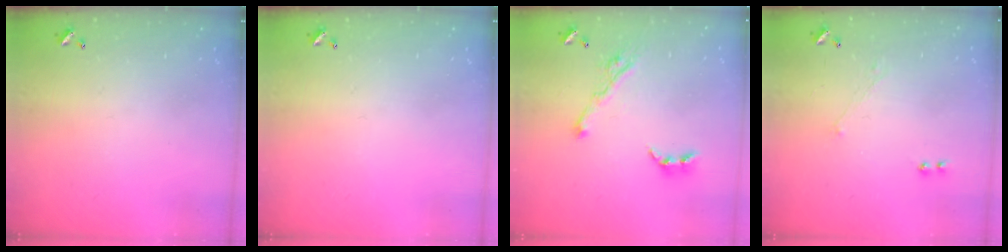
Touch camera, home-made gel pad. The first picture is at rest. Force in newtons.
{"total": 0.0}
{"total": 7.8, "press": 7.7, "slide": 0.9}
{"total": 1.0, "press": 0.9, "slide": 0.5}